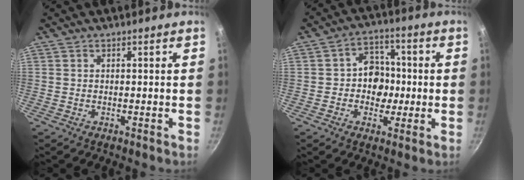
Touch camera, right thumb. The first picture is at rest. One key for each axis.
{"total": 8.6, "fx": -0.3, "fy": 7.3, "fz": 4.6, "tx": -0.014, "ty": 0.012, "tz": -0.016}